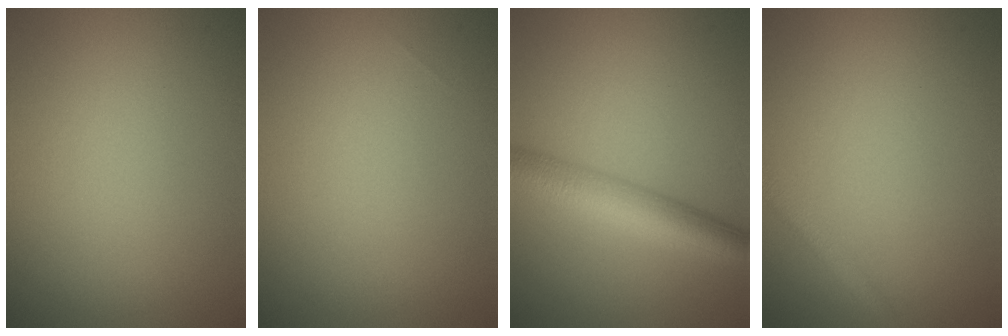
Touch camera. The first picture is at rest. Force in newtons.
{"total": 0.0}
{"total": 5.7, "press": 5.7, "slide": 0.2}
{"total": 1.7, "press": 1.7, "slide": 0.1}